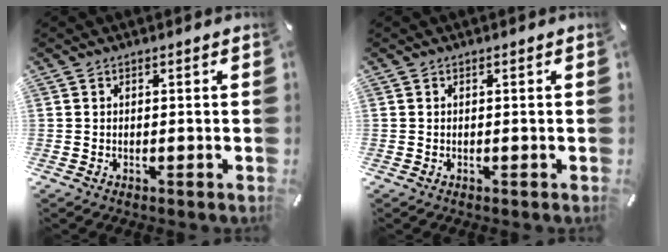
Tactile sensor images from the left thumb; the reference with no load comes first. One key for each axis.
{"total": 0.0}